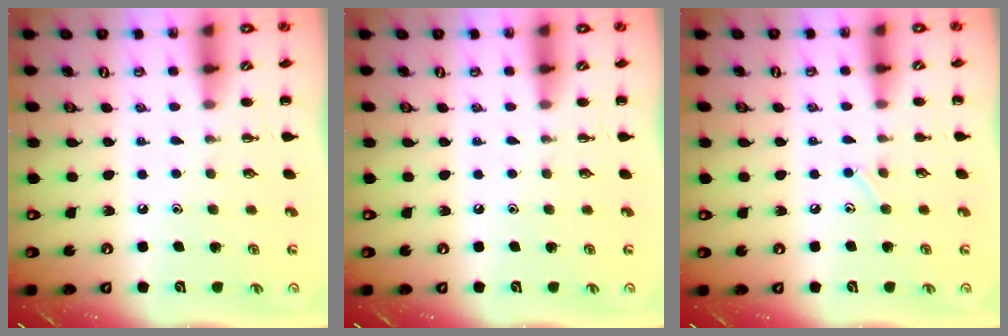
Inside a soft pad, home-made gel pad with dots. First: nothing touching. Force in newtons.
{"total": 0.0}
{"total": 4.4, "press": 4.2, "slide": 1.3}